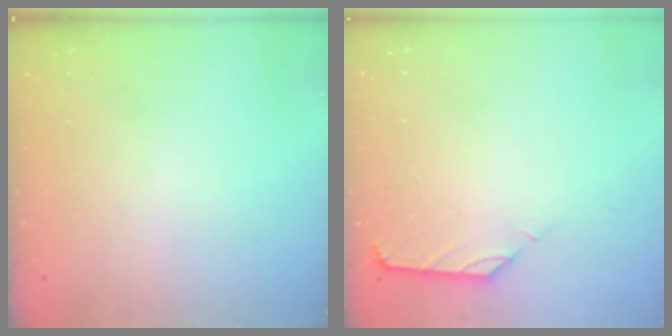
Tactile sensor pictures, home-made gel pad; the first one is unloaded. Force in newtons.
{"total": 1.5, "press": 1.4, "slide": 0.6}